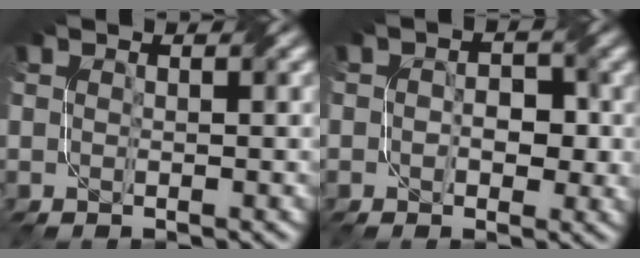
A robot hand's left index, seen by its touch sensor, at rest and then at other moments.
{"total": 3.3, "force": [0.0, 2.3, 2.5], "torque": [-0.019, 0.001, -0.008]}